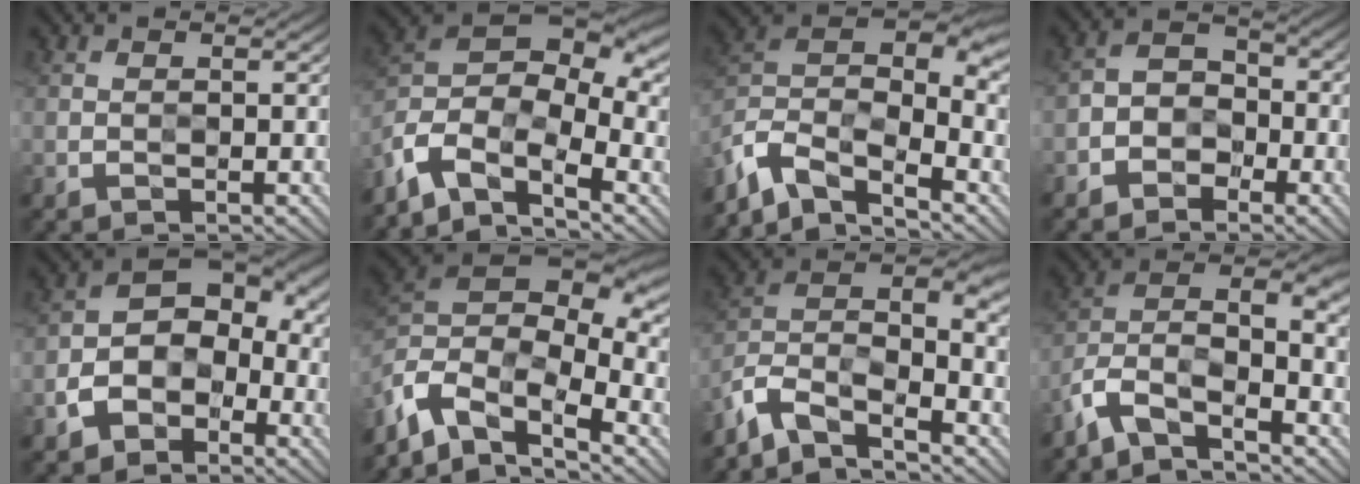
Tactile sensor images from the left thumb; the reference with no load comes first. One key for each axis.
{"total": 10.9, "fx": -5.6, "fy": 5.7, "fz": 7.5, "tx": -0.154, "ty": -0.015, "tz": -0.112}
{"total": 9.4, "fx": -5.8, "fy": 3.8, "fz": 6.3, "tx": -0.126, "ty": -0.004, "tz": -0.127}
{"total": 4.1, "fx": -2.5, "fy": 2.8, "fz": 1.6, "tx": -0.023, "ty": 0.007, "tz": -0.060}
{"total": 8.0, "fx": -2.9, "fy": 5.7, "fz": 4.8, "tx": -0.082, "ty": -0.008, "tz": -0.064}
{"total": 12.1, "fx": -5.1, "fy": 6.7, "fz": 8.6, "tx": -0.199, "ty": -0.009, "tz": -0.096}
{"total": 8.3, "fx": -5.4, "fy": 2.8, "fz": 5.7, "tx": -0.100, "ty": -0.007, "tz": -0.128}
{"total": 7.6, "fx": -3.9, "fy": 2.8, "fz": 5.9, "tx": -0.104, "ty": -0.001, "tz": -0.096}